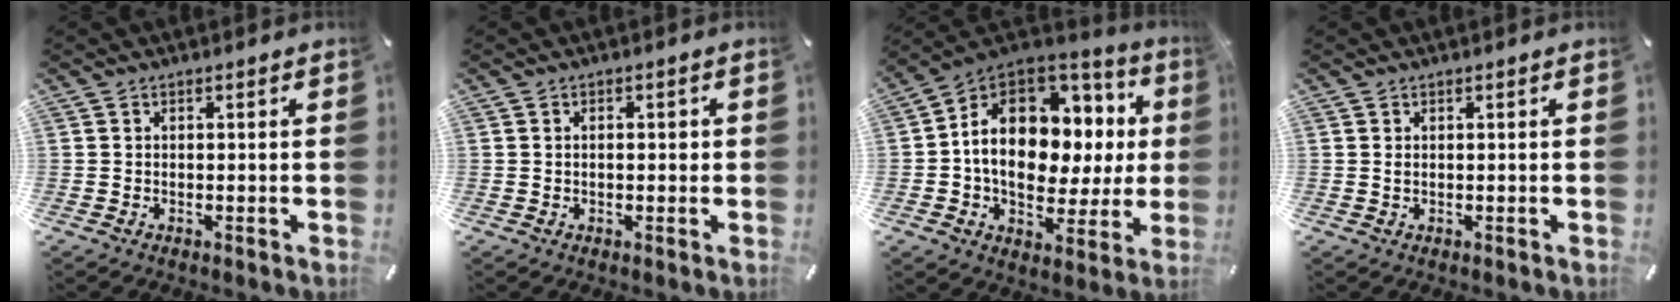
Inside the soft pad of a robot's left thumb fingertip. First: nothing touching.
{"total": 1.9, "force": [-0.1, 1.1, 1.5], "torque": [-0.023, 0.001, -0.005]}
{"total": 16.7, "force": [2.2, 11.9, 11.5], "torque": [-0.189, -0.020, 0.038]}
{"total": 0.6, "force": [0.1, 0.2, 0.5], "torque": [-0.011, 0.000, 0.001]}